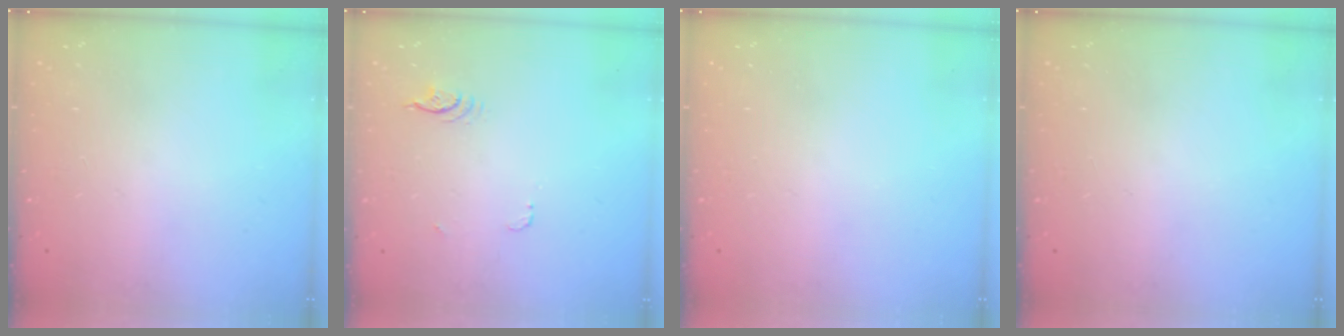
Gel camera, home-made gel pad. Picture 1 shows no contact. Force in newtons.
{"total": 3.8, "press": 3.5, "slide": 1.6}
{"total": 0.0}
{"total": 0.0}